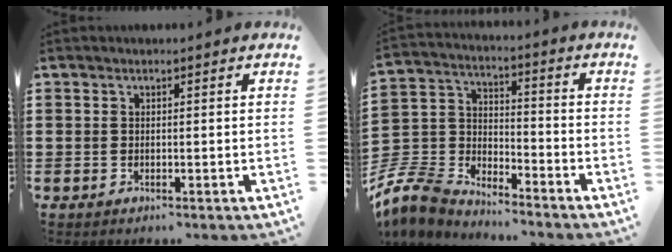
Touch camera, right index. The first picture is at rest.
{"total": 7.2, "force": [-6.6, 2.5, 1.3], "torque": [-0.074, -0.005, -0.144]}